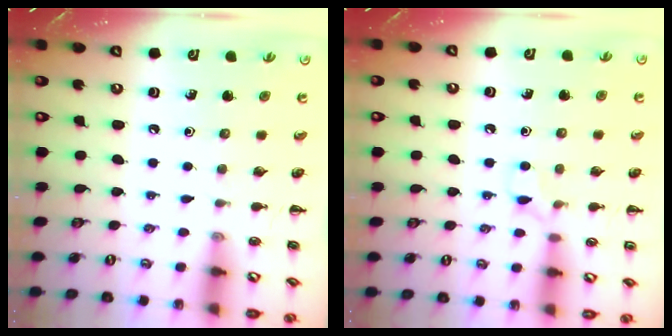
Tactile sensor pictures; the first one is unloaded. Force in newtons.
{"total": 4.8, "press": 4.6, "slide": 1.2}